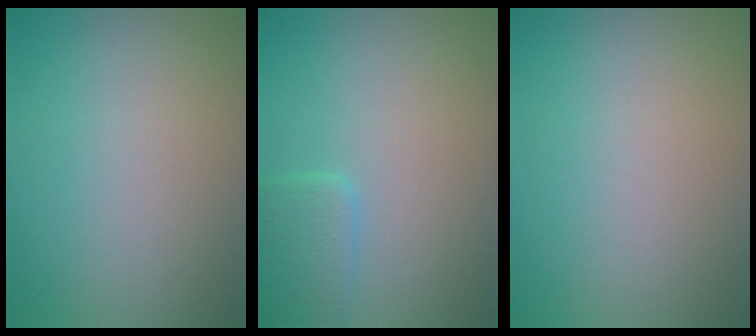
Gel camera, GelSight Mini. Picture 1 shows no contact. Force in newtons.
{"total": 2.1, "press": 2.1, "slide": 0.1}
{"total": 0.0}